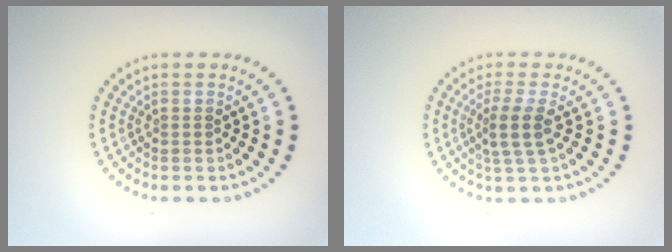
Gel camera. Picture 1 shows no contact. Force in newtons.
{"total": 2.5, "press": 2.0, "slide": 1.5}